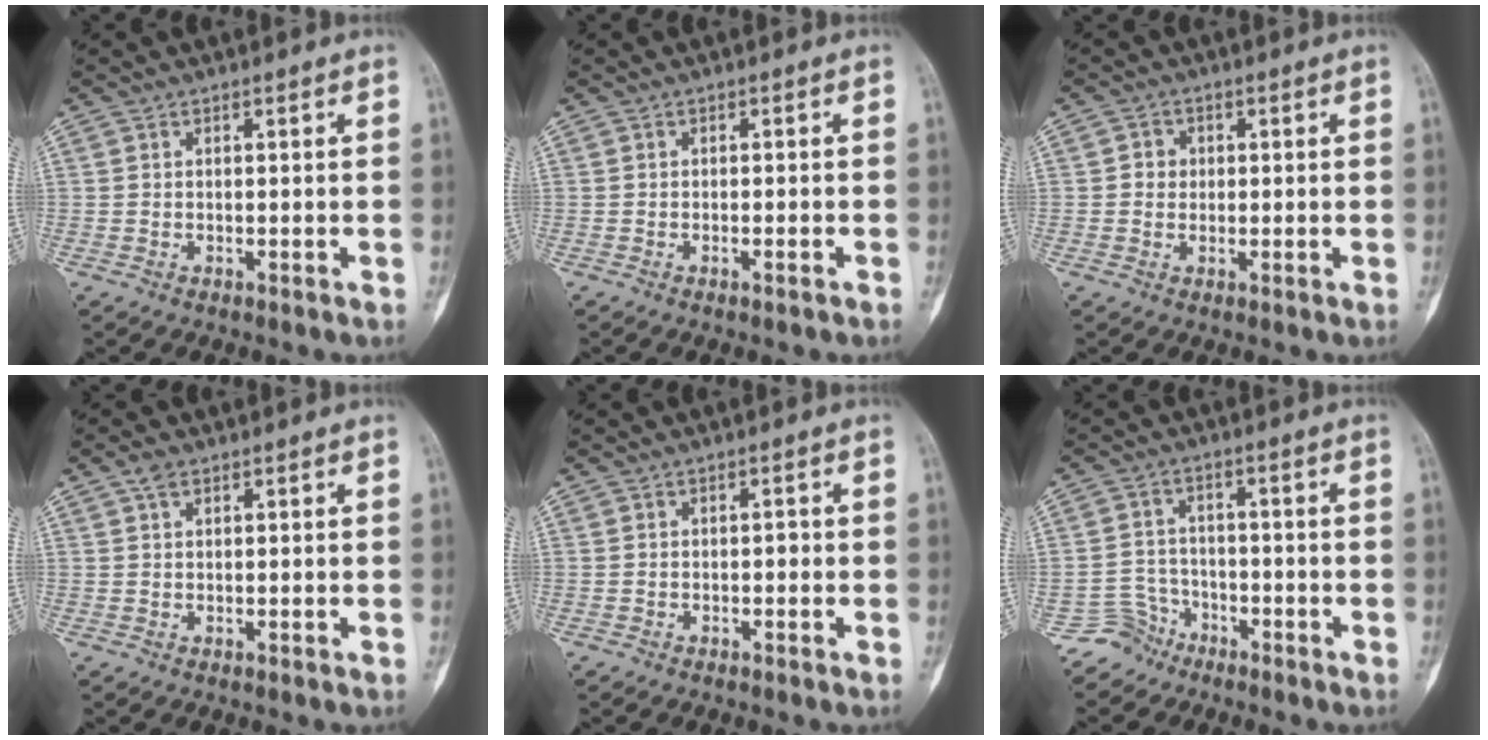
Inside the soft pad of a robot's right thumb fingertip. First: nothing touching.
{"total": 1.0, "force": [-0.7, 0.0, 0.8], "torque": [-0.017, 0.003, -0.009]}
{"total": 2.5, "force": [0.2, 2.4, 0.8], "torque": [0.008, 0.006, -0.001]}
{"total": 1.9, "force": [1.1, 1.0, 1.2], "torque": [-0.020, 0.003, 0.019]}
{"total": 1.1, "force": [-0.2, 0.6, 0.8], "torque": [-0.007, 0.003, -0.007]}
{"total": 4.5, "force": [-3.5, 2.6, -1.3], "torque": [0.042, 0.033, -0.073]}